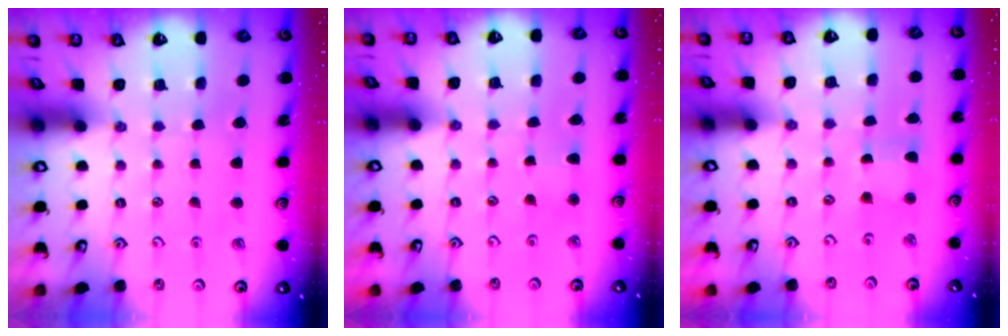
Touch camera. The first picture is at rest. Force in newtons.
{"total": 2.1, "press": 2.0, "slide": 0.4}
{"total": 0.9, "press": 0.9, "slide": 0.1}